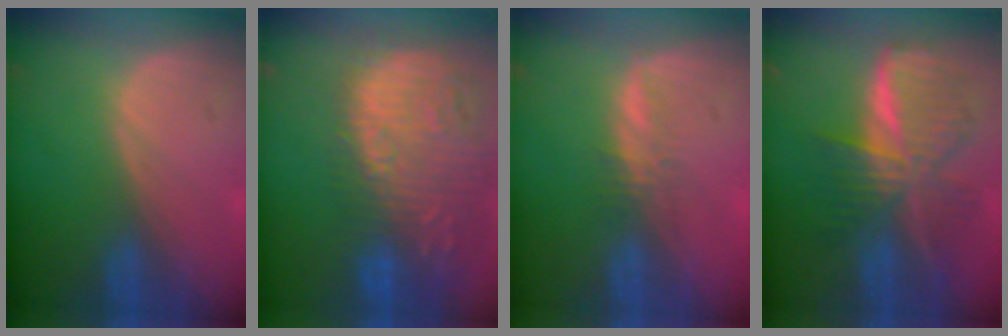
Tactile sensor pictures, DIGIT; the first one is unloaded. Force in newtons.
{"total": 16.0, "press": 13.2, "slide": 9.0}
{"total": 2.0, "press": 1.8, "slide": 0.6}
{"total": 9.4, "press": 9.4, "slide": 0.5}